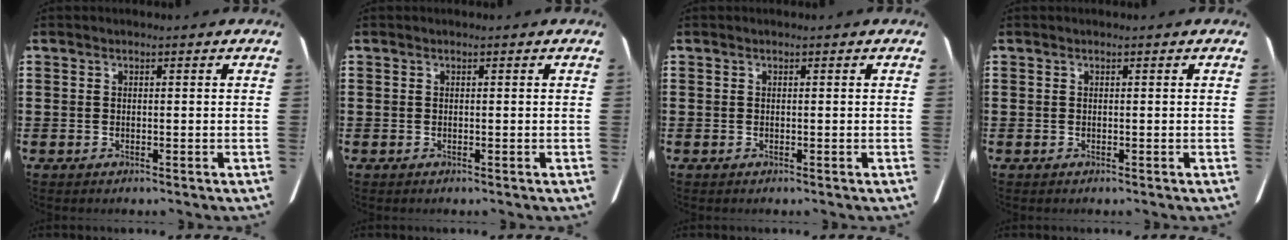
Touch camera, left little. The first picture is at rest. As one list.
[{"total": 0.0}, {"total": 0.0}, {"total": 0.0}]